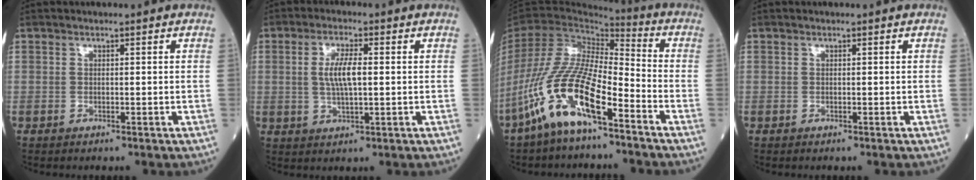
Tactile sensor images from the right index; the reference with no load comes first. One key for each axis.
{"total": 5.4, "fx": 0.5, "fy": 1.2, "fz": 5.3, "tx": -0.105, "ty": 0.005, "tz": 0.010}
{"total": 15.3, "fx": -8.8, "fy": 3.4, "fz": 12.0, "tx": -0.253, "ty": -0.012, "tz": -0.168}
{"total": 0.0}